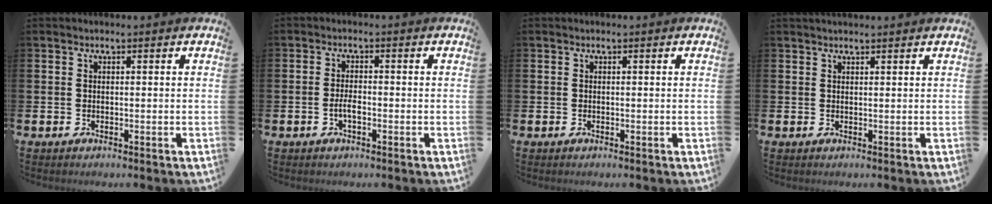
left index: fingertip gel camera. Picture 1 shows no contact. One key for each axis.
{"total": 2.0, "fx": -0.6, "fy": 0.8, "fz": 1.7, "tx": -0.028, "ty": 0.000, "tz": -0.014}
{"total": 0.0}
{"total": 1.1, "fx": 1.0, "fy": 0.0, "fz": 0.2, "tx": 0.009, "ty": -0.006, "tz": 0.017}